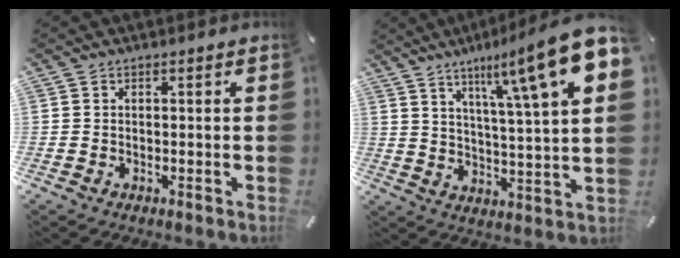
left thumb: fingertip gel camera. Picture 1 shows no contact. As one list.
[{"total": 17.5, "force": [9.7, 2.9, 14.2], "torque": [-0.223, -0.052, 0.142]}]